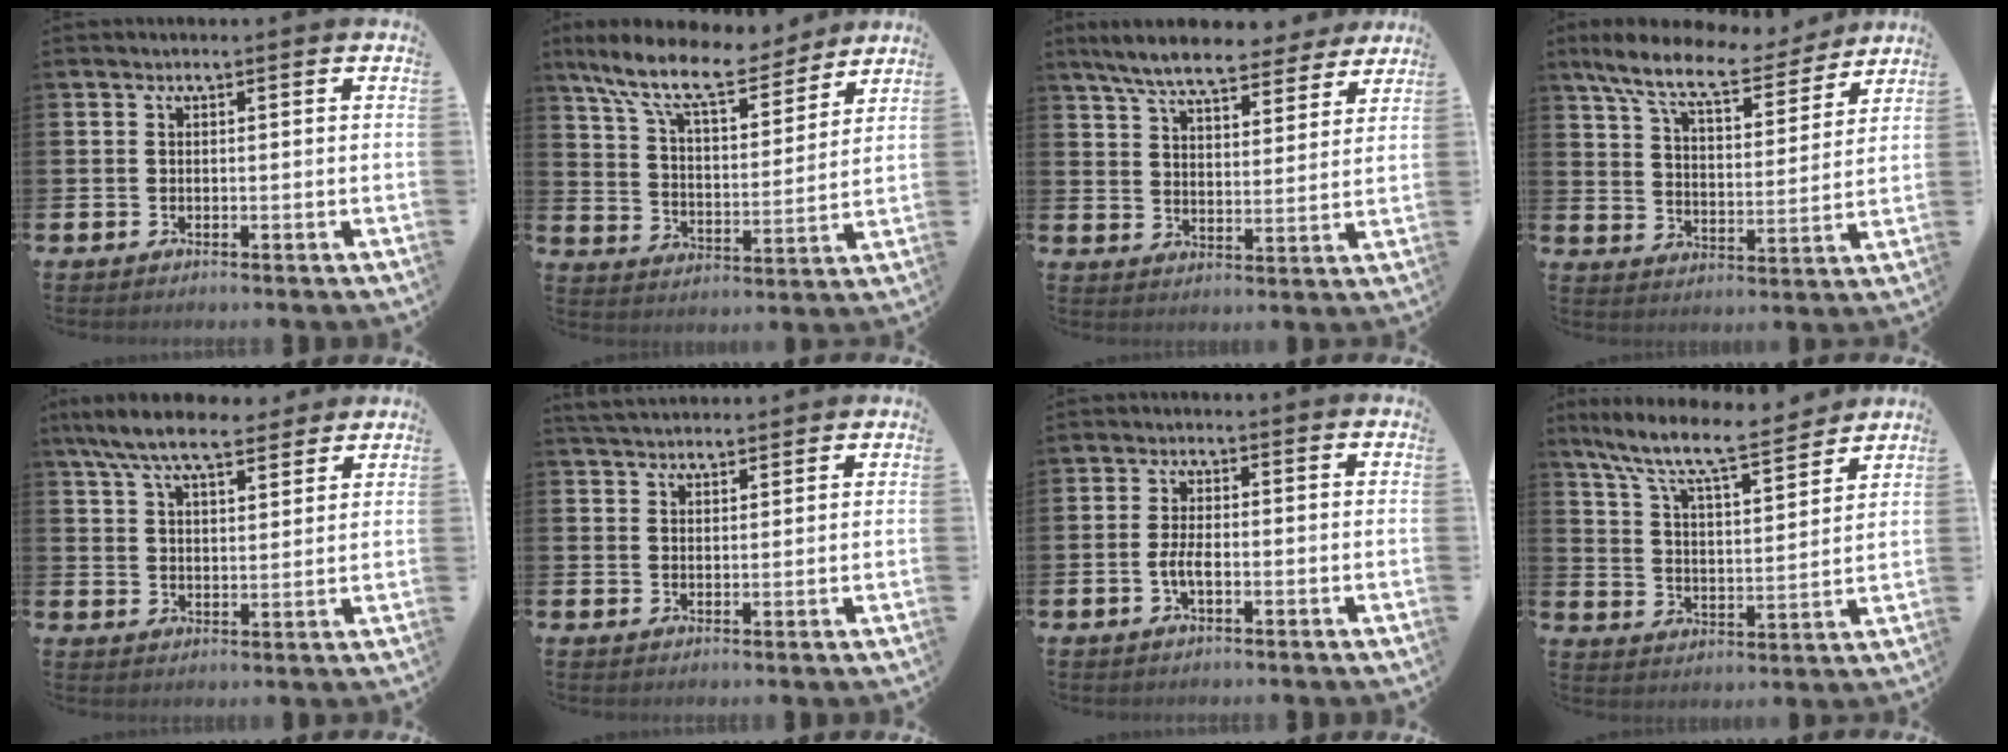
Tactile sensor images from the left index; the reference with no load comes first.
{"total": 12.0, "force": [10.2, 3.4, 5.4], "torque": [-0.134, -0.060, 0.175]}
{"total": 8.6, "force": [7.8, 1.6, 3.2], "torque": [-0.080, -0.043, 0.137]}
{"total": 10.8, "force": [9.3, 2.6, 4.9], "torque": [-0.129, -0.049, 0.161]}
{"total": 8.7, "force": [7.8, 2.2, 3.3], "torque": [-0.087, -0.025, 0.142]}
{"total": 3.5, "force": [3.4, 0.7, 0.4], "torque": [-0.007, -0.014, 0.061]}
{"total": 2.5, "force": [-0.7, 0.9, 2.2], "torque": [-0.040, 0.002, -0.015]}
{"total": 9.2, "force": [8.3, 1.2, 3.8], "torque": [-0.108, -0.058, 0.138]}